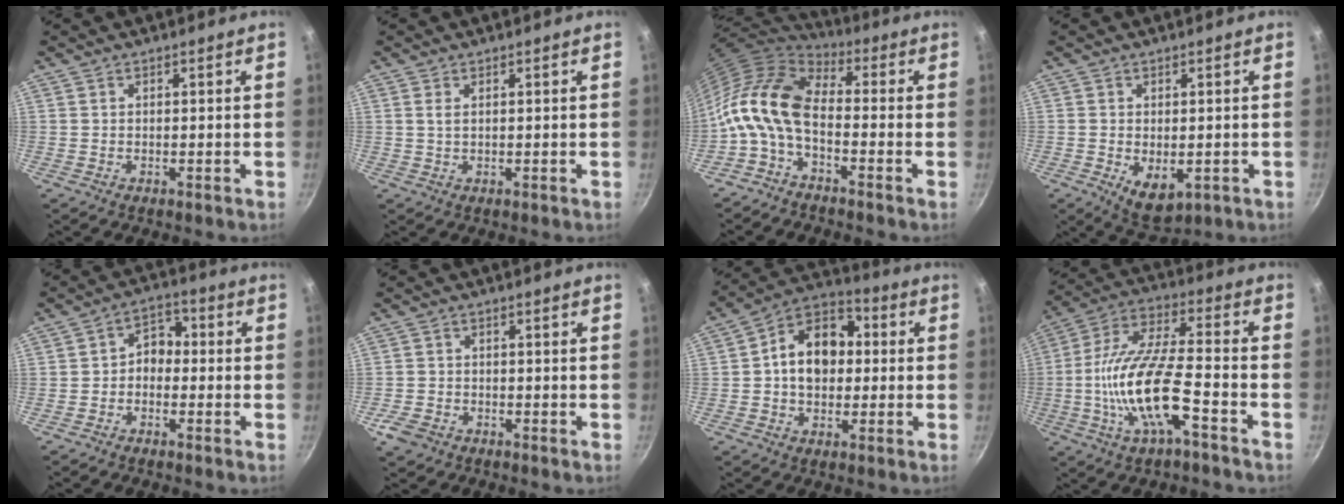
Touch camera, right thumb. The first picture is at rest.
{"total": 1.2, "force": [0.4, 0.5, 1.0], "torque": [-0.021, 0.000, 0.007]}
{"total": 13.2, "force": [-2.5, 7.2, 10.8], "torque": [-0.209, 0.032, -0.068]}
{"total": 6.2, "force": [-1.1, 3.8, 4.8], "torque": [-0.067, -0.013, -0.005]}
{"total": 5.0, "force": [-1.0, 3.9, 3.0], "torque": [-0.015, 0.027, -0.030]}
{"total": 4.0, "force": [-2.3, 2.8, 1.7], "torque": [-0.038, 0.015, -0.042]}
{"total": 13.5, "force": [0.6, 10.1, 9.0], "torque": [-0.100, 0.031, -0.011]}
{"total": 17.1, "force": [-5.8, 5.3, 15.2], "torque": [-0.293, 0.038, -0.121]}